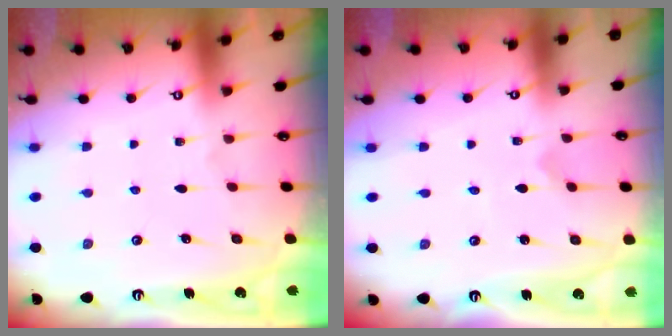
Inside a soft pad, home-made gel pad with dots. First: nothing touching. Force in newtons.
{"total": 0.0}